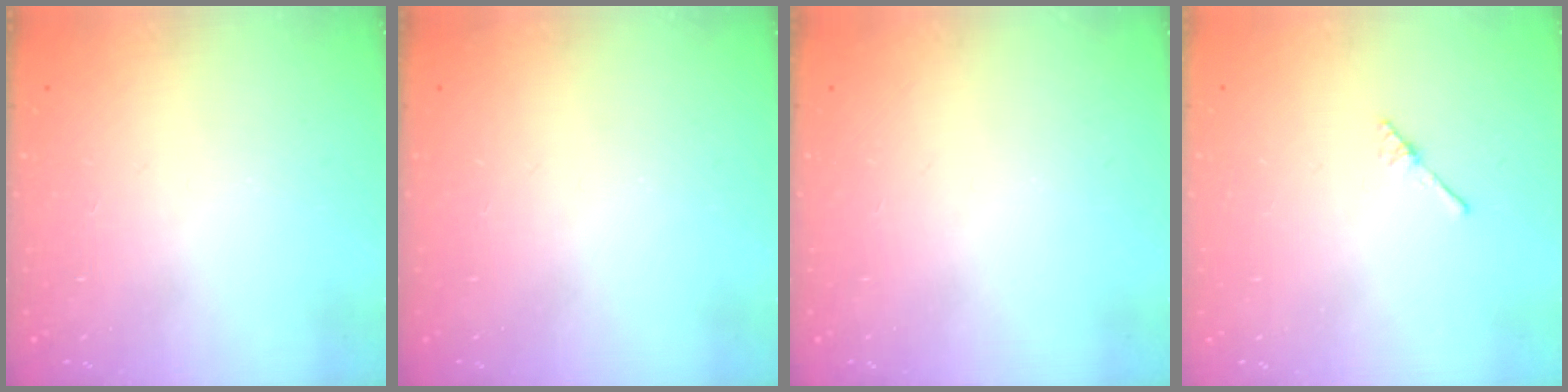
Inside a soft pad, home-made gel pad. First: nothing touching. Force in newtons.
{"total": 0.0}
{"total": 0.0}
{"total": 2.0, "press": 2.0, "slide": 0.2}